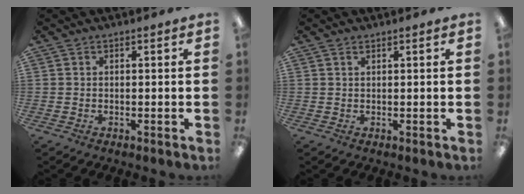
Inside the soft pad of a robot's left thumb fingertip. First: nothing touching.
{"total": 0.6, "force": [0.4, 0.2, 0.3], "torque": [-0.006, 0.002, 0.008]}